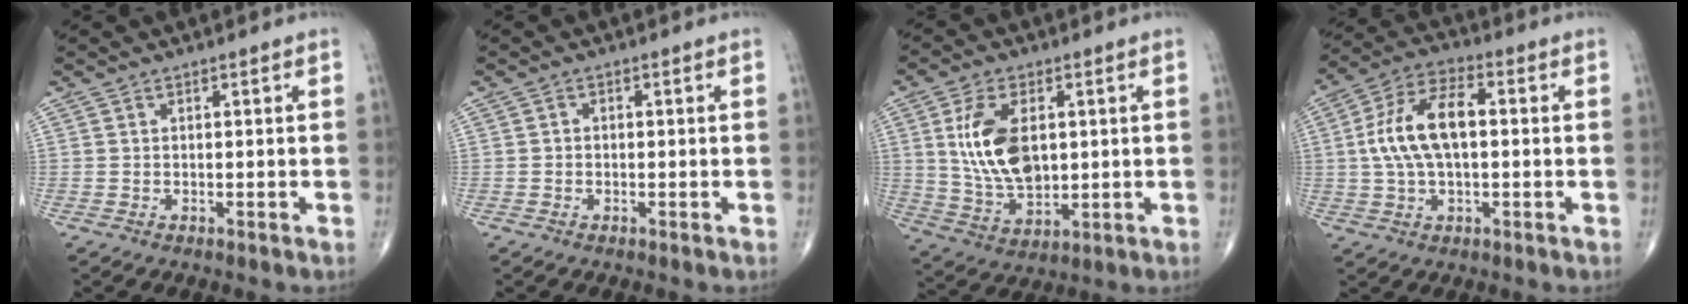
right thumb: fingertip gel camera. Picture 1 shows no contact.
{"total": 0.7, "force": [-0.2, 0.6, 0.4], "torque": [-0.002, 0.002, -0.008]}
{"total": 13.4, "force": [2.3, 7.6, 10.7], "torque": [-0.194, -0.012, 0.053]}
{"total": 12.8, "force": [0.8, 6.4, 11.0], "torque": [-0.216, 0.028, 0.008]}